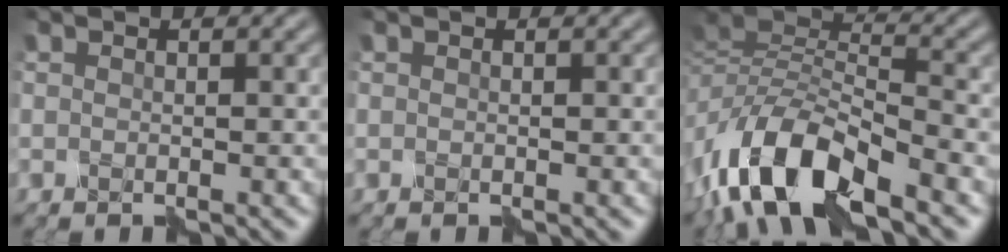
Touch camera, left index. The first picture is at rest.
{"total": 0.0}
{"total": 10.7, "force": [-6.2, 4.3, 7.6], "torque": [-0.143, 0.010, -0.124]}